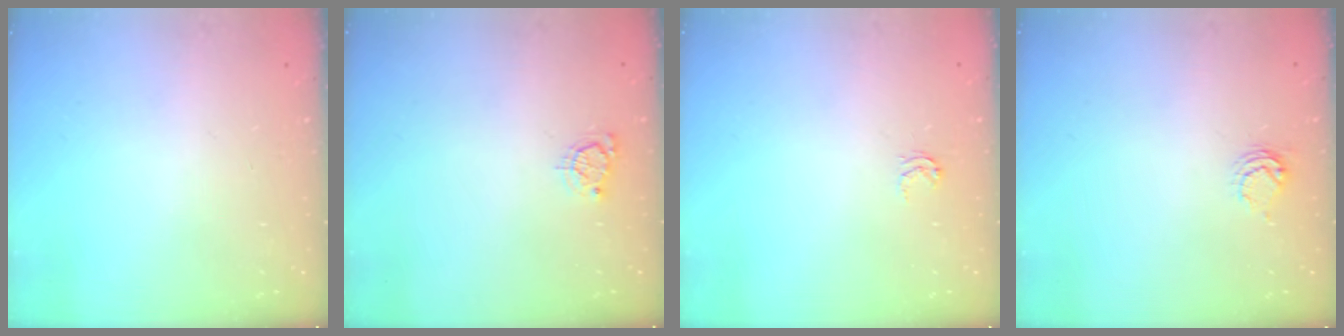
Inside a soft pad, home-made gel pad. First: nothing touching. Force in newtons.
{"total": 4.8, "press": 4.7, "slide": 0.7}
{"total": 2.7, "press": 2.7, "slide": 0.4}
{"total": 4.9, "press": 4.8, "slide": 0.5}